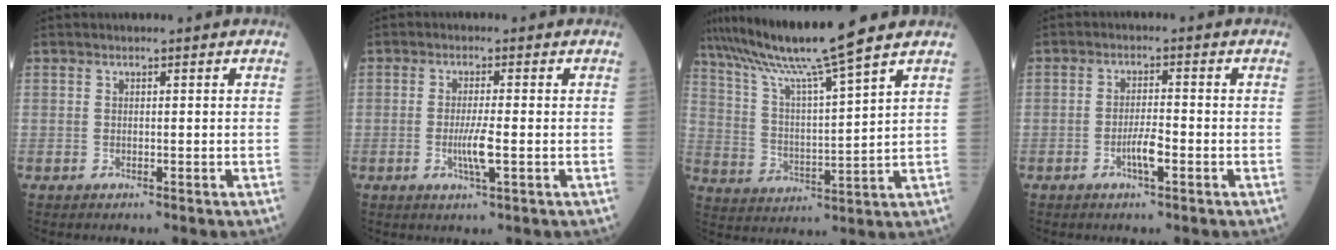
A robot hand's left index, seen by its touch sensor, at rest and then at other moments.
{"total": 3.7, "force": [-1.0, 0.0, 3.6], "torque": [-0.073, -0.009, -0.019]}
{"total": 12.6, "force": [10.4, -2.0, 6.8], "torque": [-0.127, 0.003, 0.191]}
{"total": 3.4, "force": [-1.6, 0.5, 2.9], "torque": [-0.058, -0.001, -0.031]}